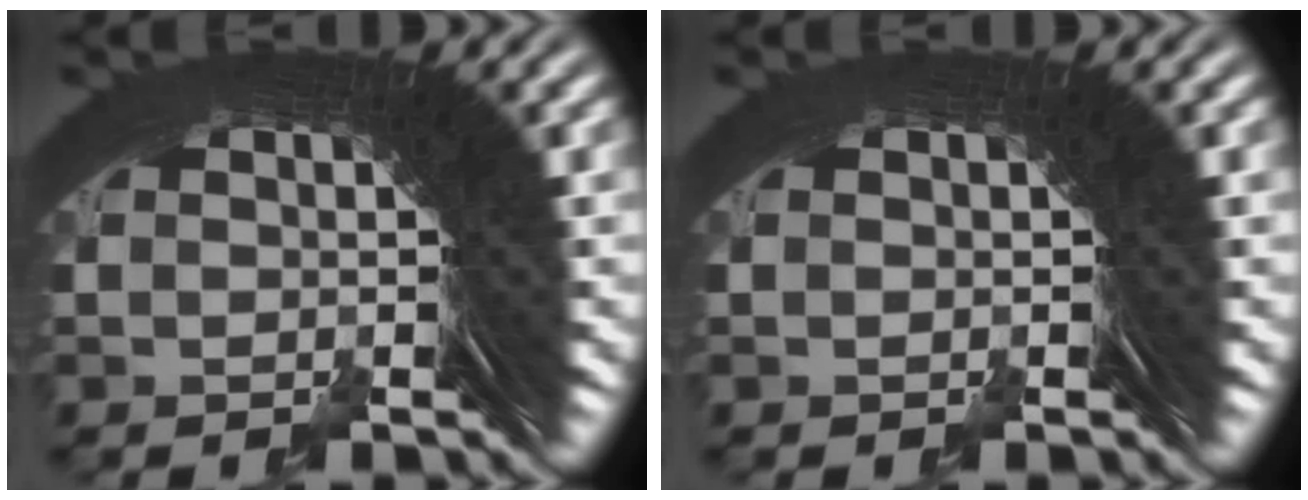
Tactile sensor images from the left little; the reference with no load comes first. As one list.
[{"total": 0.0}]